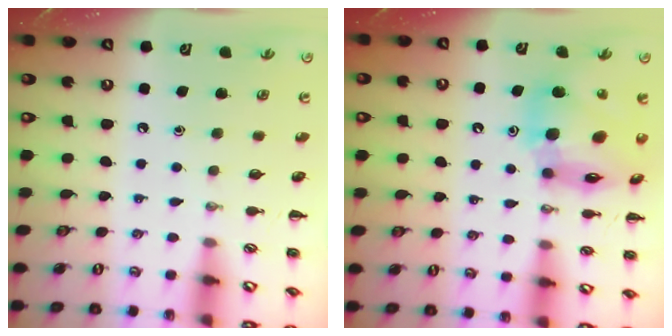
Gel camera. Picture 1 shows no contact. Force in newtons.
{"total": 14.4, "press": 13.8, "slide": 4.0}